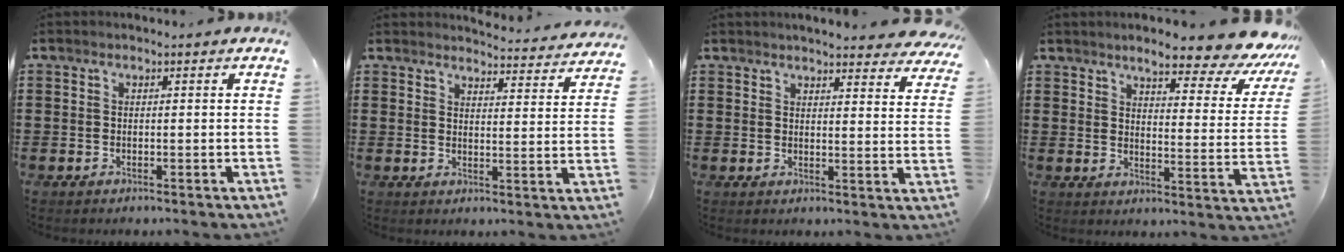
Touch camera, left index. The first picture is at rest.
{"total": 3.7, "force": [3.7, -0.1, 0.1], "torque": [-0.011, -0.027, 0.063]}
{"total": 4.0, "force": [3.8, -0.3, 0.9], "torque": [-0.024, -0.020, 0.068]}
{"total": 7.9, "force": [6.8, 0.7, 3.9], "torque": [-0.070, -0.046, 0.113]}